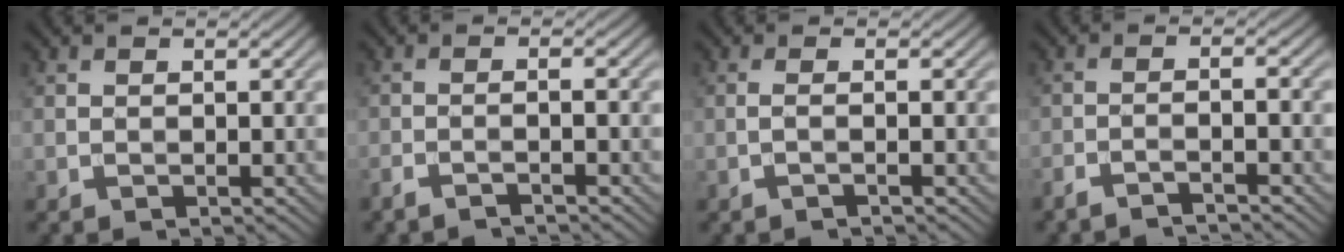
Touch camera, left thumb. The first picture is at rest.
{"total": 2.5, "force": [-1.8, 0.1, 1.7], "torque": [-0.024, 0.001, -0.046]}
{"total": 1.4, "force": [-0.4, 0.2, 1.3], "torque": [-0.018, 0.008, -0.018]}
{"total": 3.6, "force": [-2.8, 0.3, 2.2], "torque": [-0.030, 0.003, -0.064]}